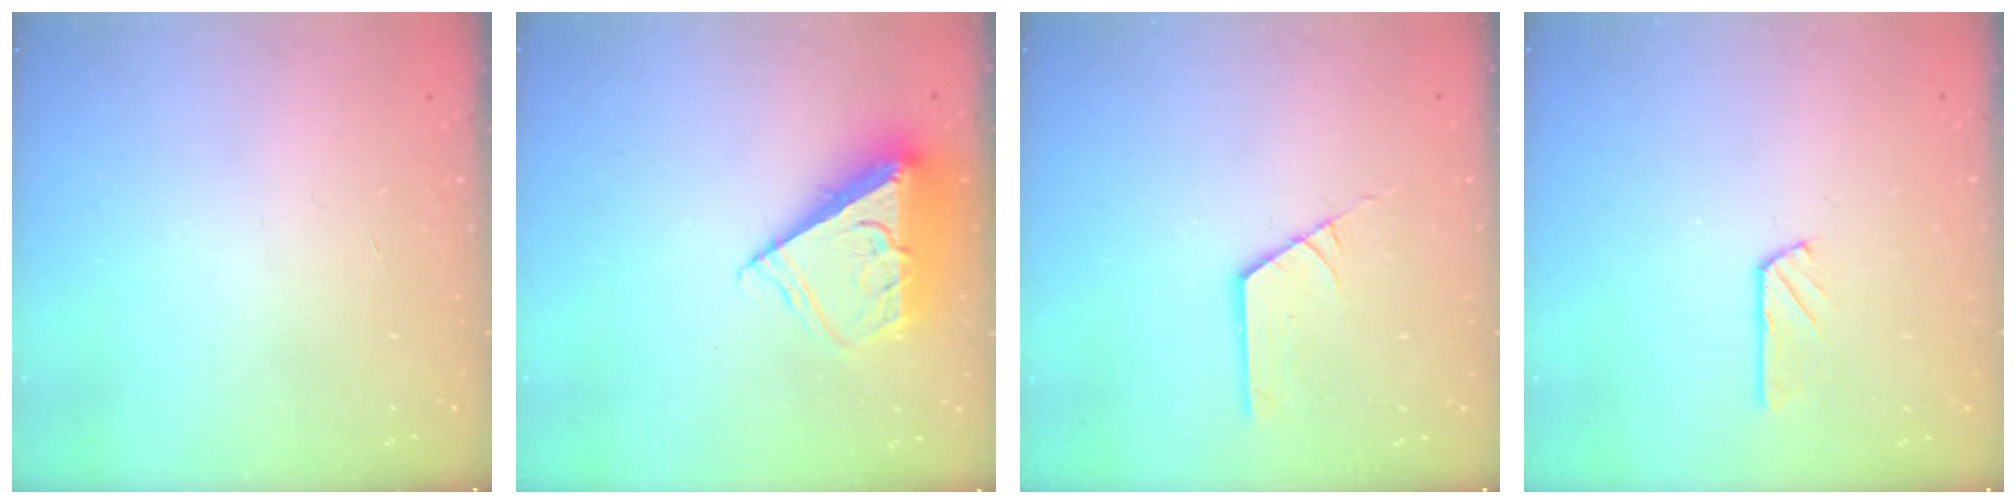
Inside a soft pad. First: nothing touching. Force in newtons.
{"total": 10.0, "press": 9.9, "slide": 1.1}
{"total": 2.4, "press": 2.3, "slide": 0.3}
{"total": 2.7, "press": 2.7, "slide": 0.1}